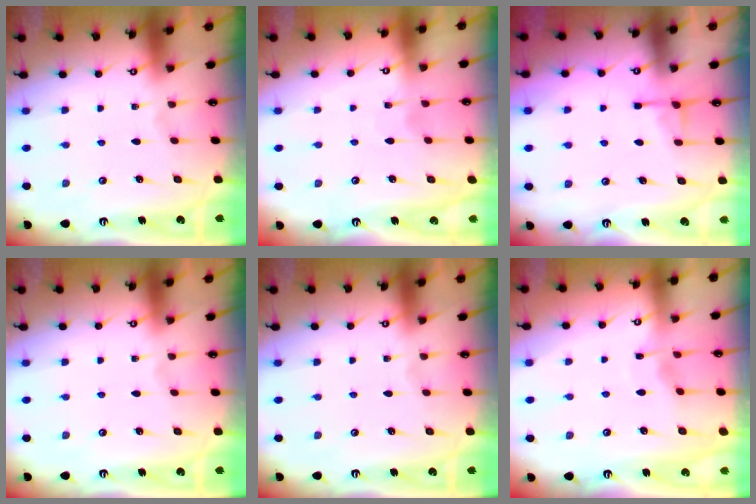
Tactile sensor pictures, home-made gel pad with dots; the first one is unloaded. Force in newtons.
{"total": 5.5, "press": 5.4, "slide": 0.6}
{"total": 4.3, "press": 4.3, "slide": 0.7}
{"total": 0.0}
{"total": 0.0}
{"total": 2.7, "press": 2.7, "slide": 0.3}